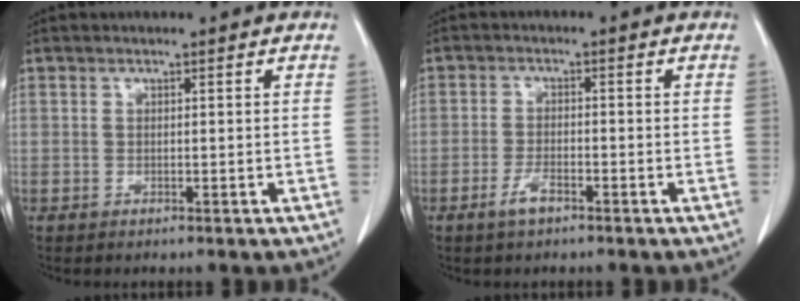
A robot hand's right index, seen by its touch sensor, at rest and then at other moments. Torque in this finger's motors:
{"motor_torque": [0.13, -0.16, 0.02, 0.05]}